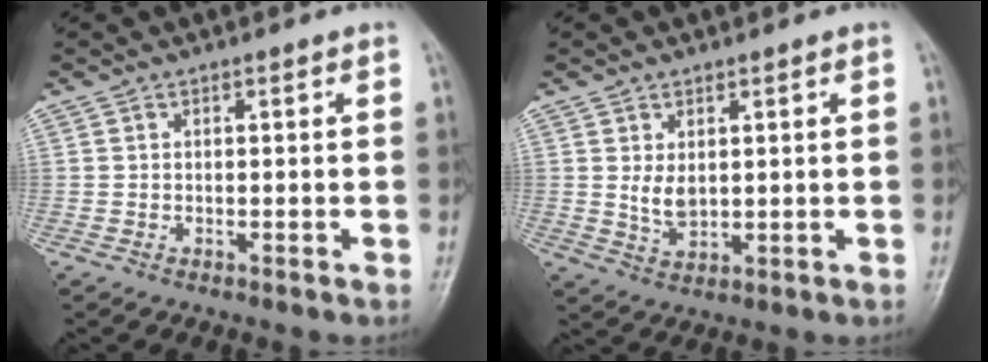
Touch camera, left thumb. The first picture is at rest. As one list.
[{"total": 4.0, "force": [1.0, 2.5, 3.0], "torque": [-0.044, -0.013, 0.025]}]